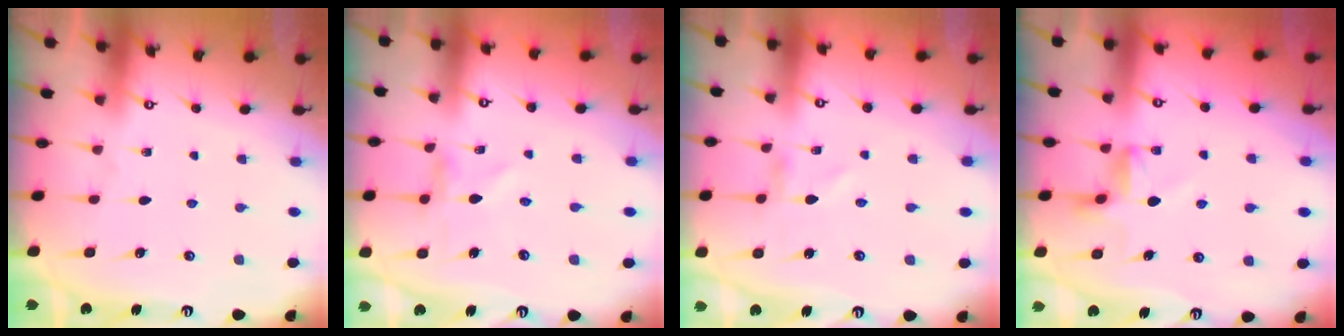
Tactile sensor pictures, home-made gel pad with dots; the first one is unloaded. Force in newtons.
{"total": 0.0}
{"total": 0.6, "press": 0.6, "slide": 0.1}
{"total": 3.6, "press": 3.2, "slide": 1.6}